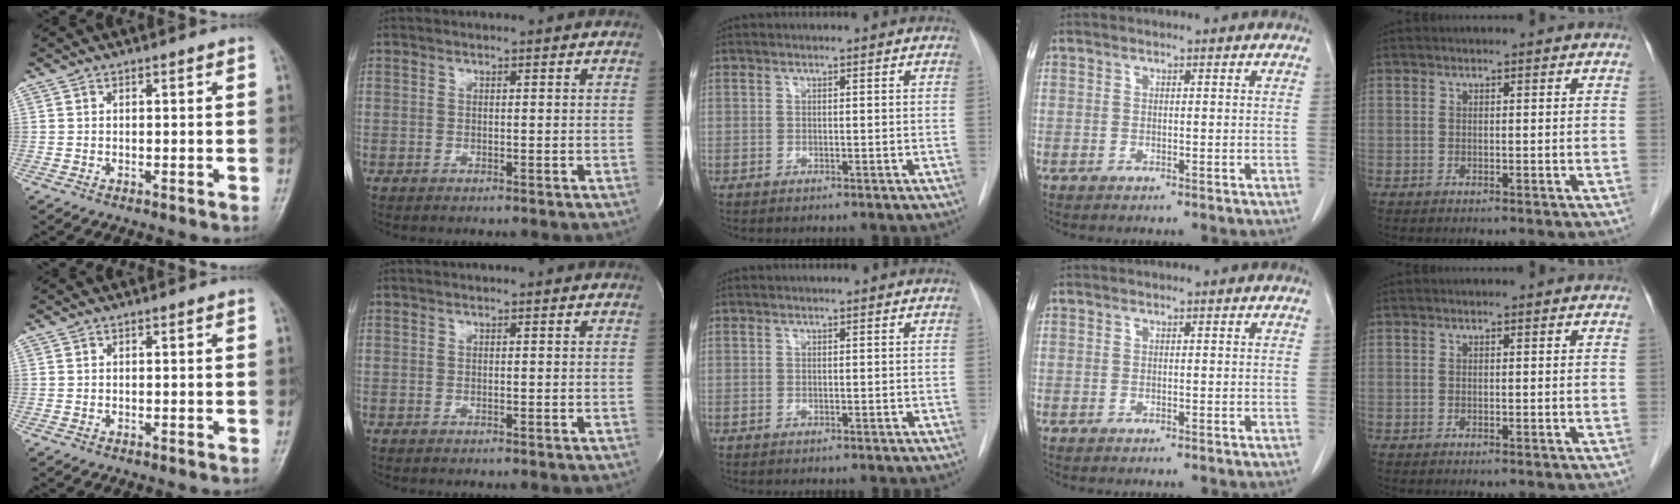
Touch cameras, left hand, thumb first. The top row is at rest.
{}